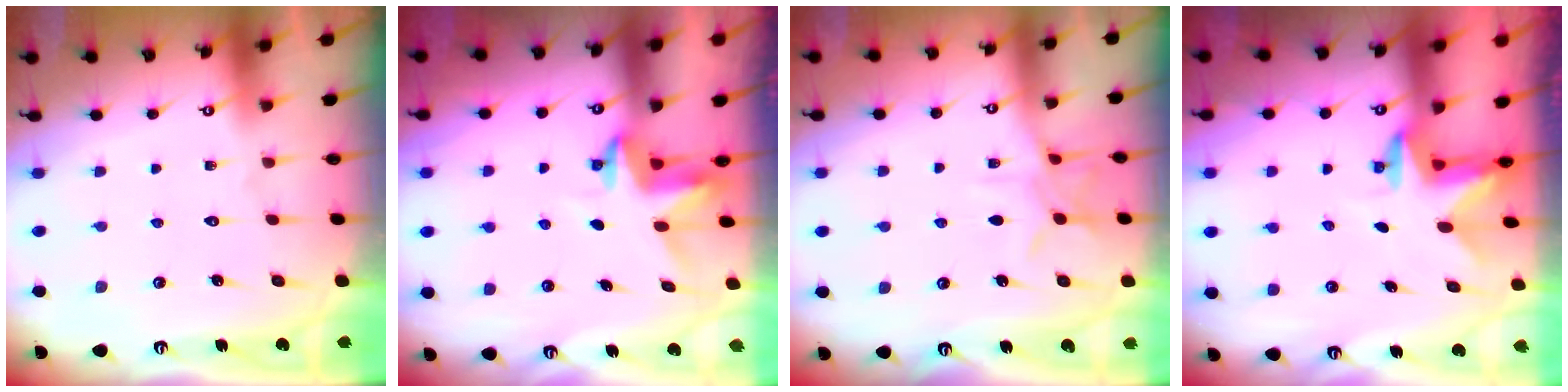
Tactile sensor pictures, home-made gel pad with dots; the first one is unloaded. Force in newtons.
{"total": 3.5, "press": 3.5, "slide": 0.3}
{"total": 7.1, "press": 7.1, "slide": 0.5}
{"total": 2.4, "press": 2.4, "slide": 0.3}